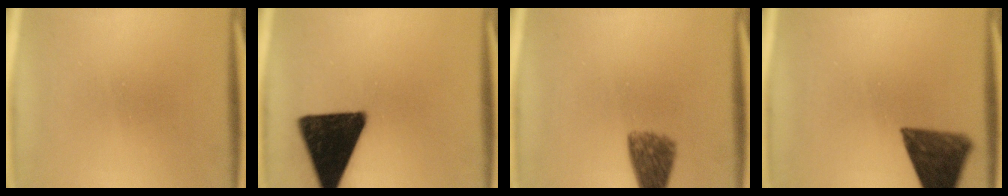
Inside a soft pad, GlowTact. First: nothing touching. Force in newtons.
{"total": 18.4}
{"total": 6.2}
{"total": 10.1}